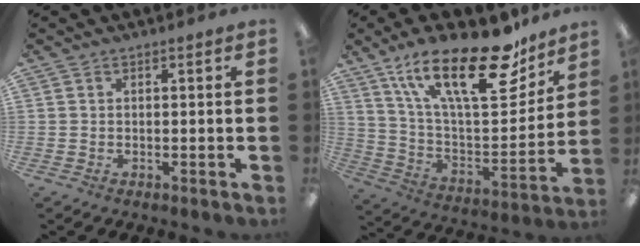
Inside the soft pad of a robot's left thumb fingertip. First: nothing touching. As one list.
[{"total": 26.6, "force": [16.9, 9.9, 18.0], "torque": [-0.279, -0.094, 0.287]}]